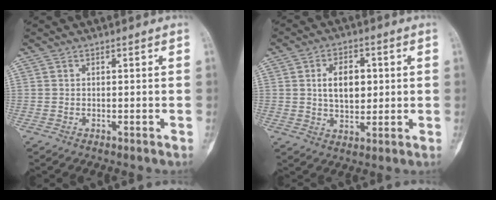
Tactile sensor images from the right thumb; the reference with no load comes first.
{"total": 8.5, "force": [1.4, 5.4, 6.4], "torque": [-0.085, -0.002, 0.025]}